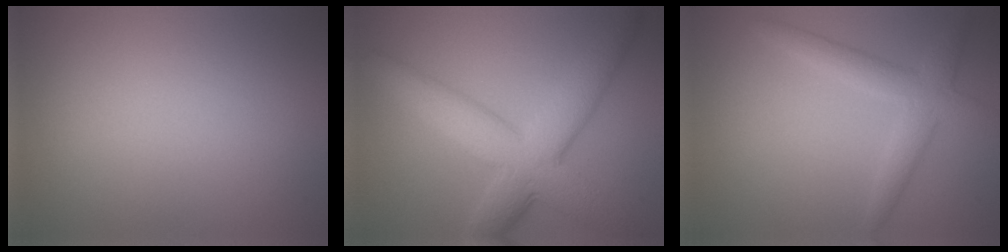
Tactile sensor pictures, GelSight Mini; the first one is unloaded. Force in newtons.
{"total": 7.9, "press": 7.9, "slide": 0.3}
{"total": 3.4, "press": 3.4, "slide": 0.1}